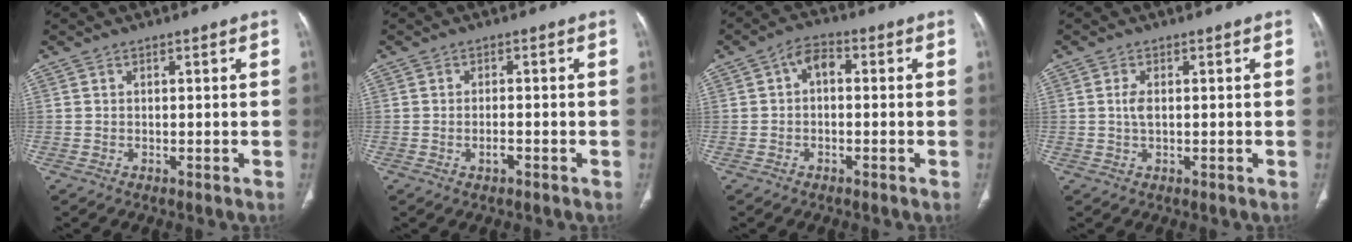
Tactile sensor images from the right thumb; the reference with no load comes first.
{"total": 1.9, "force": [-1.0, 0.7, 1.5], "torque": [-0.031, 0.005, -0.017]}
{"total": 4.0, "force": [0.1, 2.5, 3.1], "torque": [-0.043, 0.014, -0.012]}
{"total": 2.0, "force": [0.2, 0.9, 1.7], "torque": [-0.037, 0.001, 0.003]}